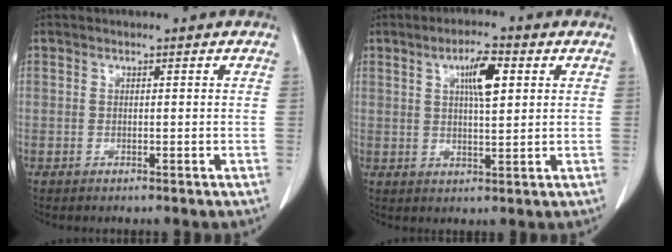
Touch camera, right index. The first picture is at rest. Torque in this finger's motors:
{"motor_torque": [0.19, 0.13, 0.16, 0.06]}